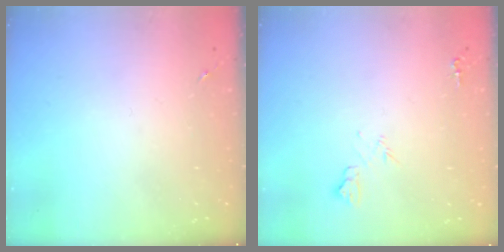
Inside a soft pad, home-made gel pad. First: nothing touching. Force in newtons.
{"total": 5.8, "press": 5.8, "slide": 0.7}